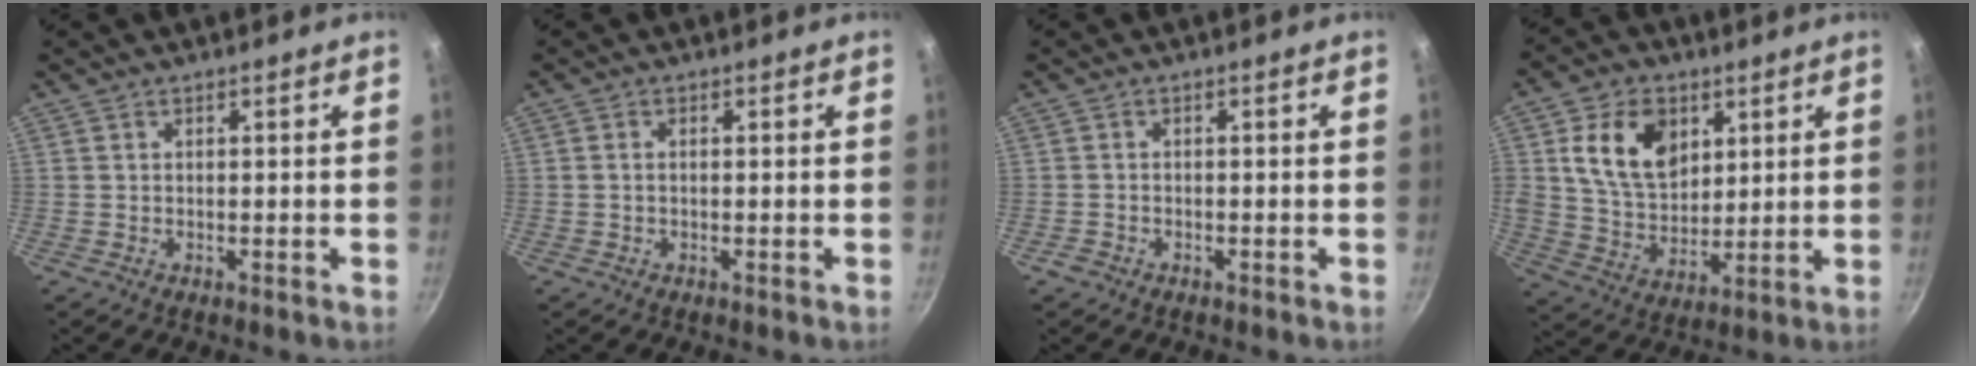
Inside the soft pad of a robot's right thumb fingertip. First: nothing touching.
{"total": 0.9, "force": [-0.1, 0.5, 0.7], "torque": [-0.017, 0.005, -0.002]}
{"total": 1.3, "force": [-0.9, 0.8, 0.4], "torque": [-0.017, 0.010, -0.016]}
{"total": 13.7, "force": [4.6, 9.6, 8.6], "torque": [-0.128, -0.018, 0.086]}